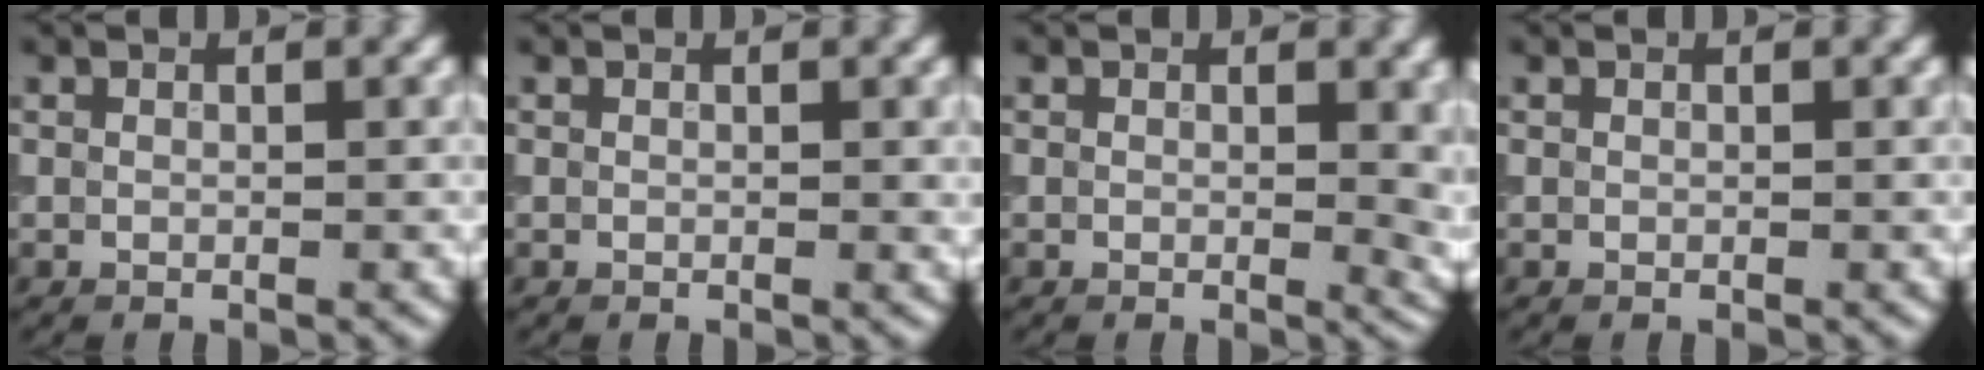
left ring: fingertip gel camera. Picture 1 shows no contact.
{"total": 0.0}
{"total": 3.0, "force": [0.3, 1.5, 2.6], "torque": [-0.020, -0.003, 0.003]}
{"total": 0.0}